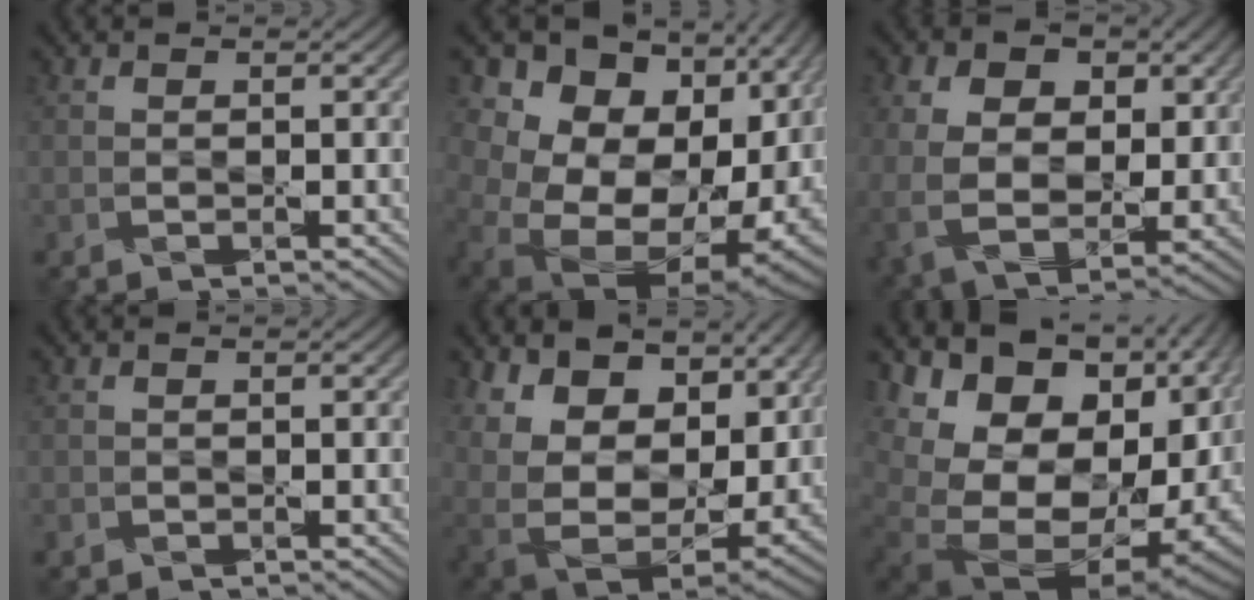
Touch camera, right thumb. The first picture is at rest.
{"total": 19.4, "force": [2.7, 15.4, 11.5], "torque": [-0.186, -0.015, 0.081]}
{"total": 10.7, "force": [2.1, 7.9, 6.8], "torque": [-0.172, -0.004, 0.044]}
{"total": 0.7, "force": [-0.5, 0.4, 0.1], "torque": [-0.005, -0.002, -0.010]}
{"total": 15.5, "force": [6.1, 11.1, 9.0], "torque": [-0.217, 0.000, 0.117]}
{"total": 20.9, "force": [-0.9, 15.6, 13.8], "torque": [-0.237, -0.030, 0.019]}